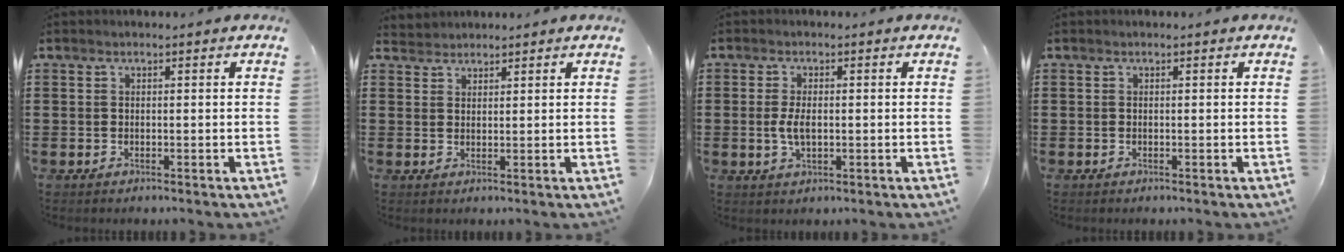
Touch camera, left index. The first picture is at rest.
{"total": 1.7, "force": [1.6, 0.5, -0.3], "torque": [0.000, 0.004, 0.034]}
{"total": 3.6, "force": [-0.2, 1.7, 3.2], "torque": [-0.077, -0.002, -0.008]}
{"total": 0.0}